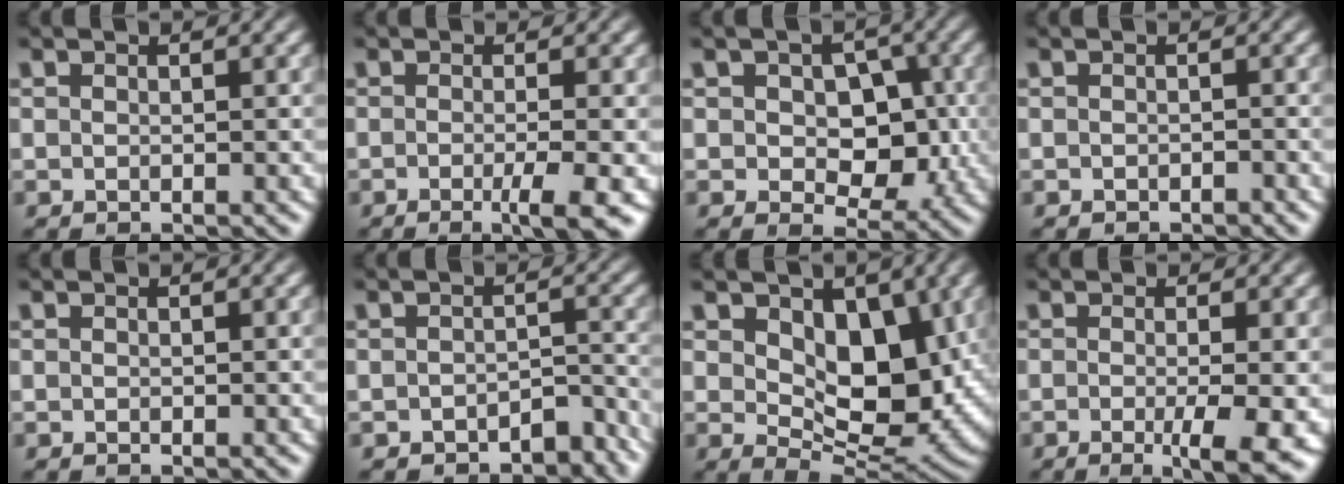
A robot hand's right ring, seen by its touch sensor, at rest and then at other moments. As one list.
[{"total": 3.1, "force": [-1.2, -0.2, 2.9], "torque": [-0.038, 0.004, -0.025]}, {"total": 6.5, "force": [0.1, 5.1, 4.1], "torque": [-0.048, -0.015, 0.008]}, {"total": 0.9, "force": [-0.8, 0.1, -0.4], "torque": [0.010, -0.004, -0.009]}, {"total": 0.0}, {"total": 3.5, "force": [-3.3, 0.9, 0.5], "torque": [0.017, -0.006, -0.051]}, {"total": 9.0, "force": [1.7, 5.2, 7.1], "torque": [-0.094, -0.020, 0.038]}, {"total": 4.4, "force": [-1.4, 0.1, 4.1], "torque": [-0.055, 0.000, -0.024]}]